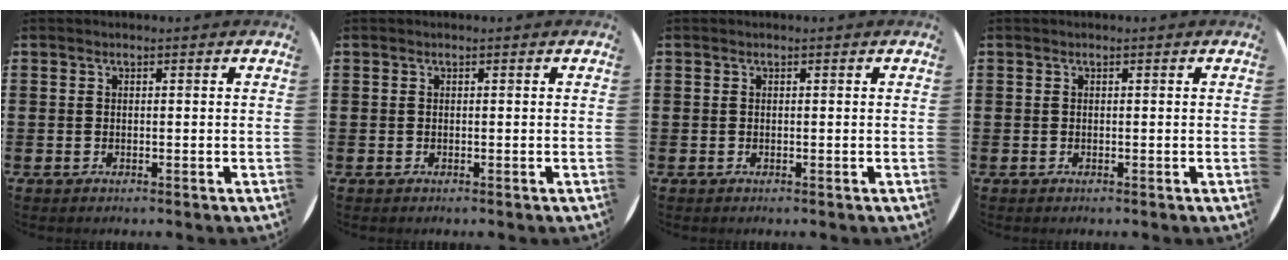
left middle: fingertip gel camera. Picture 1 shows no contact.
{"total": 0.0}
{"total": 0.0}
{"total": 0.0}